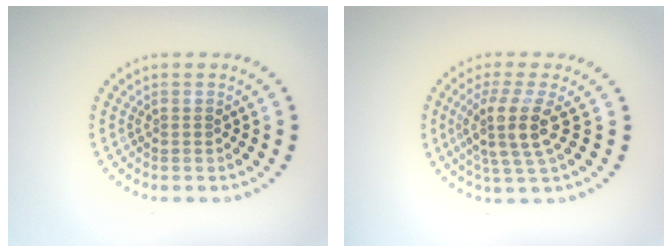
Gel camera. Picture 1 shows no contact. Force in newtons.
{"total": 3.9, "press": 3.1, "slide": 2.4}